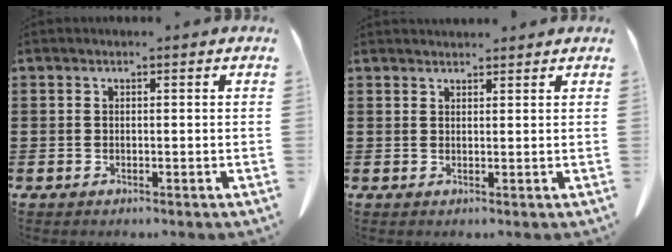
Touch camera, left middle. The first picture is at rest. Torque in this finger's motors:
{"motor_torque": [0.46, 0.29, 0.06, 0.04]}